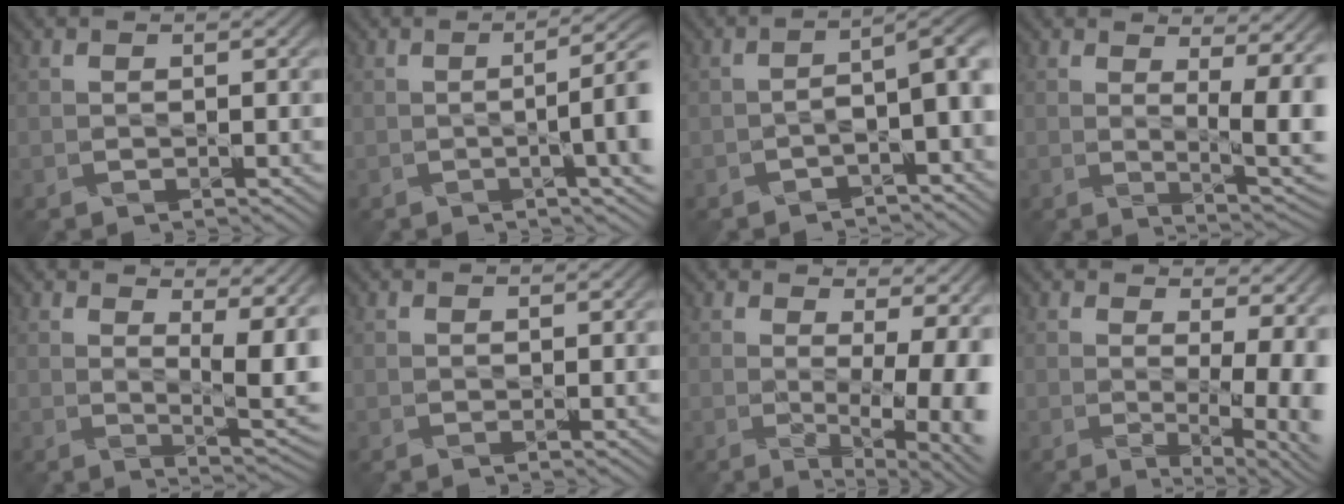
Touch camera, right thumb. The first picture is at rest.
{"total": 7.0, "force": [-0.6, 1.3, 6.9], "torque": [-0.095, 0.007, -0.006]}
{"total": 4.7, "force": [-2.3, 1.2, 3.9], "torque": [-0.058, 0.006, -0.037]}
{"total": 7.4, "force": [1.7, 3.2, 6.5], "torque": [-0.093, 0.002, 0.034]}
{"total": 8.2, "force": [3.2, 3.5, 6.7], "torque": [-0.102, 0.002, 0.055]}
{"total": 0.7, "force": [0.1, 0.3, 0.6], "torque": [-0.014, 0.001, 0.001]}
{"total": 10.4, "force": [-0.1, 4.8, 9.2], "torque": [-0.122, -0.008, 0.019]}
{"total": 8.8, "force": [0.2, 4.2, 7.7], "torque": [-0.096, -0.004, 0.020]}